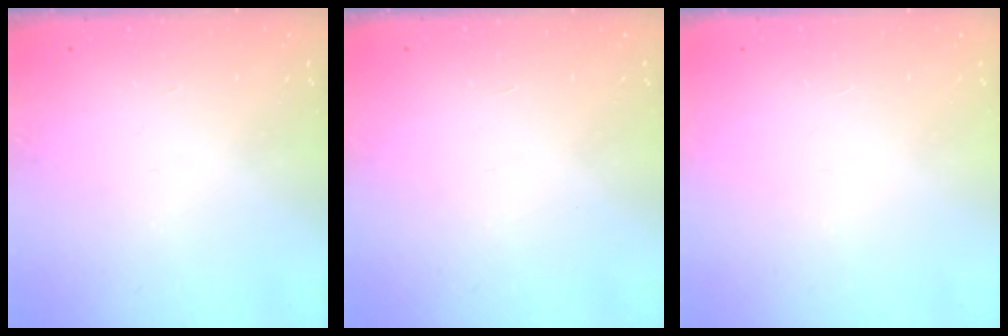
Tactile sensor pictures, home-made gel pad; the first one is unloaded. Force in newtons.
{"total": 1.5, "press": 1.5, "slide": 0.1}
{"total": 1.5, "press": 1.5, "slide": 0.1}